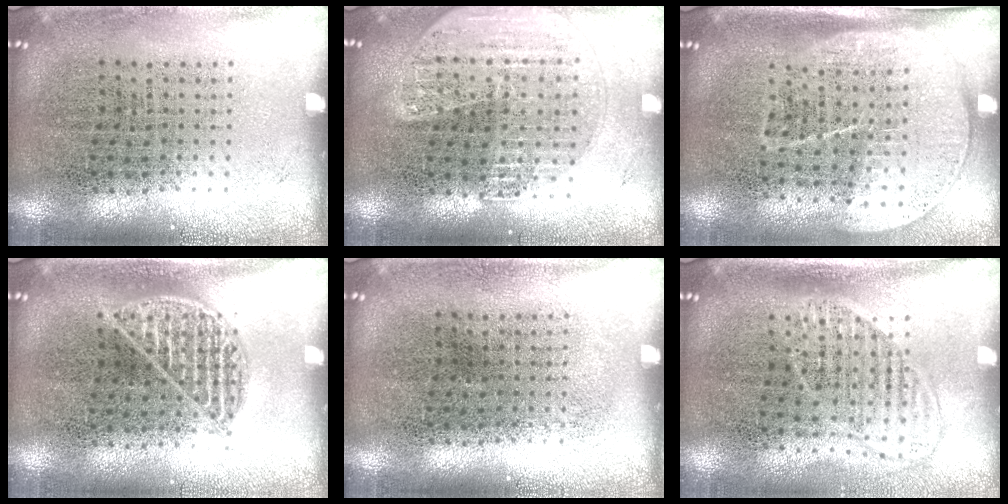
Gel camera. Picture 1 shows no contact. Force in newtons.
{"total": 1.7, "press": 1.6, "slide": 0.6}
{"total": 1.8, "press": 1.4, "slide": 1.0}
{"total": 1.0, "press": 0.9, "slide": 0.3}
{"total": 0.0}
{"total": 1.5, "press": 1.3, "slide": 0.7}